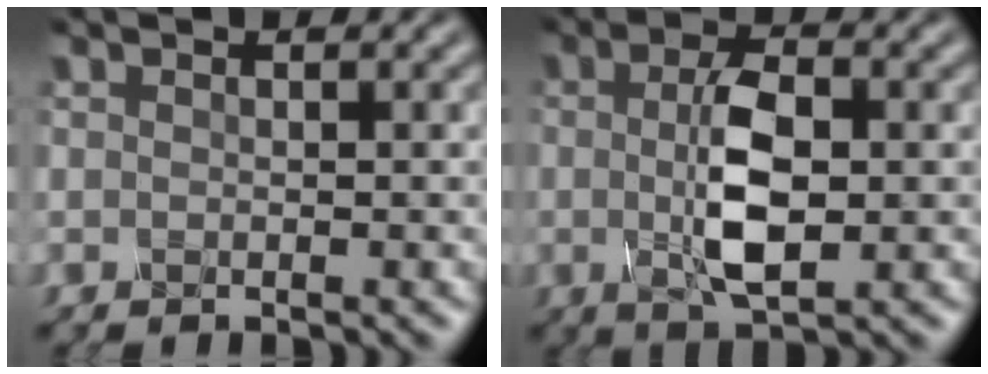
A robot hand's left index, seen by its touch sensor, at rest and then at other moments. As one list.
[{"total": 5.0, "force": [0.0, 1.8, 4.7], "torque": [-0.100, 0.002, -0.001]}]